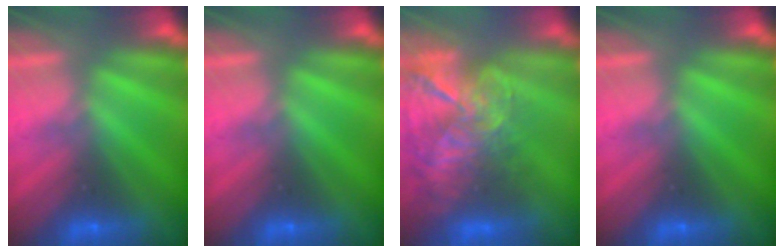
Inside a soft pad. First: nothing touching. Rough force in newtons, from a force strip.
{"total": 0.0}
{"total": 8.0}
{"total": 0.0}